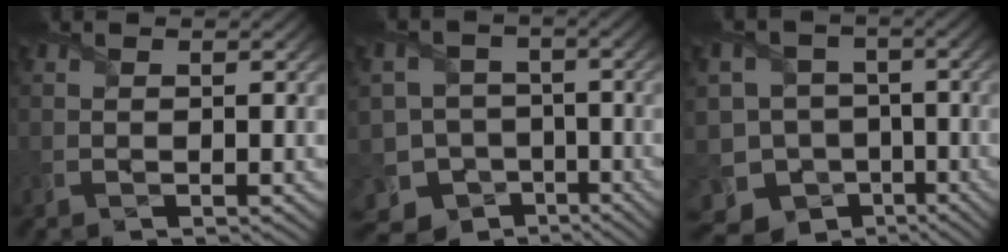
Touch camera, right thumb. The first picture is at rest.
{"total": 11.4, "force": [-6.3, 9.0, 2.9], "torque": [-0.092, -0.018, -0.113]}
{"total": 12.8, "force": [-7.5, 9.7, 3.7], "torque": [-0.119, -0.015, -0.120]}